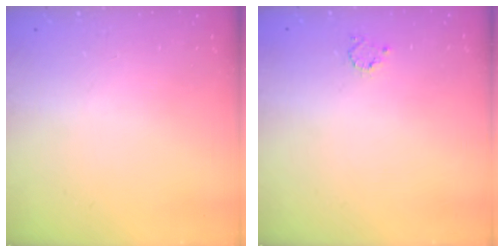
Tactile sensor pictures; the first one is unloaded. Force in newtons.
{"total": 2.6, "press": 2.6, "slide": 0.4}